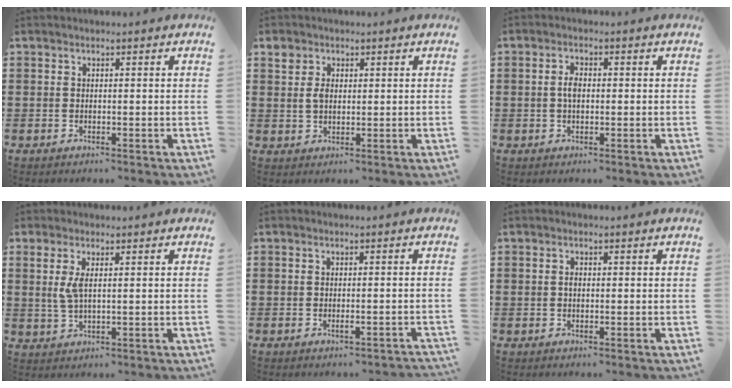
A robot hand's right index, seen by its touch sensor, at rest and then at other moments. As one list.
[{"total": 2.8, "force": [1.0, 2.1, 1.6], "torque": [-0.031, 0.007, 0.016]}, {"total": 2.7, "force": [0.0, 1.3, 2.4], "torque": [-0.046, 0.005, -0.002]}, {"total": 3.4, "force": [1.0, 1.2, 3.0], "torque": [-0.070, 0.005, 0.013]}, {"total": 1.3, "force": [-1.0, 0.2, 0.8], "torque": [-0.015, -0.005, -0.017]}, {"total": 0.9, "force": [0.0, 0.5, 0.7], "torque": [-0.016, 0.001, -0.001]}]